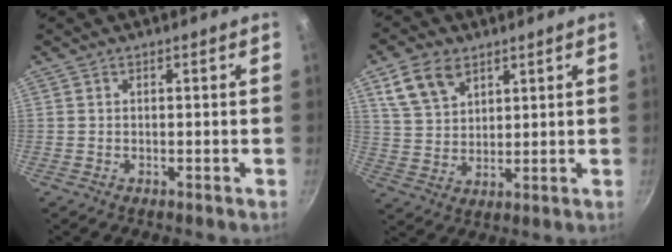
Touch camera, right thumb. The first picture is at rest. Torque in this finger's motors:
{"motor_torque": [-0.58, 1.41, 0.09, -0.13, 0.05]}